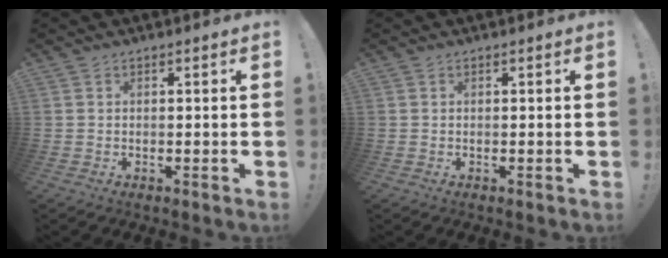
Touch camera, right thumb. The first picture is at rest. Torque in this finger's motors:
{"motor_torque": [0.00, 0.00, 0.00, 0.00, 0.00]}